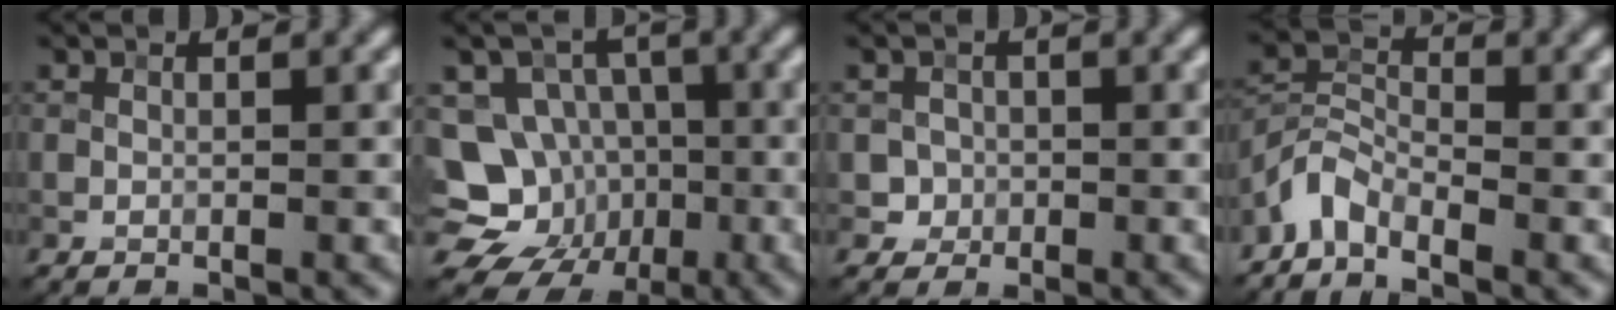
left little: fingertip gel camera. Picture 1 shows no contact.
{"total": 13.4, "force": [-3.6, 12.0, 4.7], "torque": [-0.108, 0.009, -0.064]}
{"total": 2.1, "force": [0.3, 2.0, 0.7], "torque": [-0.010, 0.002, 0.012]}
{"total": 3.3, "force": [-3.0, 0.9, 1.1], "torque": [-0.025, 0.007, -0.075]}